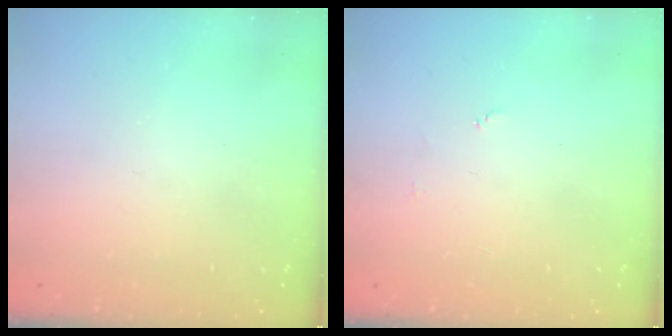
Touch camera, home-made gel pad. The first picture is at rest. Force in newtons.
{"total": 3.7, "press": 3.7, "slide": 0.4}